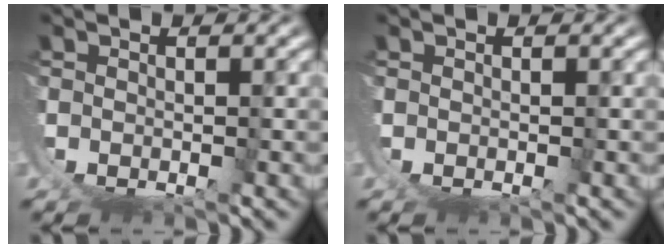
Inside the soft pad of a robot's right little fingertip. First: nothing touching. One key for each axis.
{"total": 0.0}